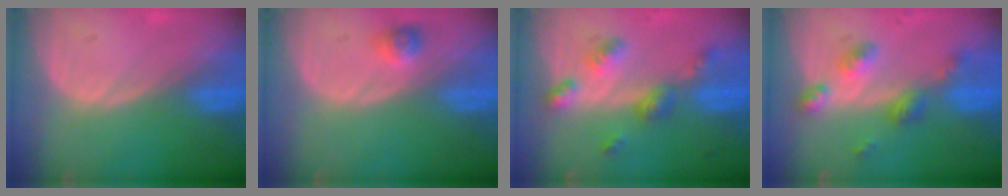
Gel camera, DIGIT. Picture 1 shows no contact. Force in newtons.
{"total": 2.2, "press": 2.2, "slide": 0.2}
{"total": 6.3, "press": 5.5, "slide": 3.1}
{"total": 6.0, "press": 5.3, "slide": 2.8}